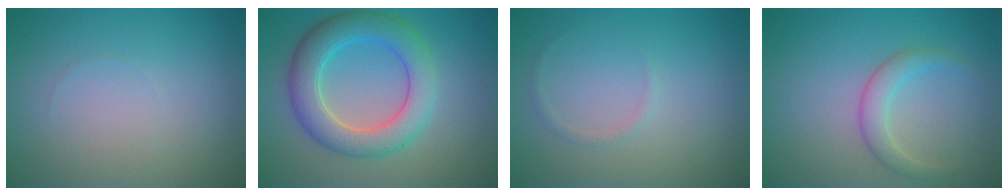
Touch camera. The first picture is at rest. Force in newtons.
{"total": 6.2, "press": 6.2, "slide": 0.3}
{"total": 0.6, "press": 0.6, "slide": 0.1}
{"total": 2.3, "press": 2.3, "slide": 0.1}